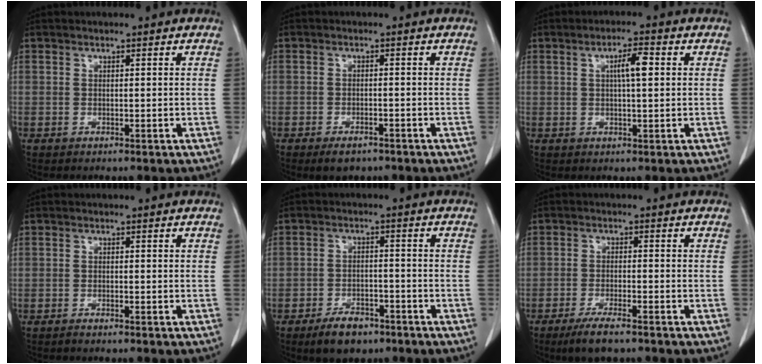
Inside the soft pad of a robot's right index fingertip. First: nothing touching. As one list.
[{"total": 3.2, "force": [-2.3, 1.5, 1.7], "torque": [-0.027, -0.001, -0.029]}, {"total": 4.2, "force": [0.9, 0.6, 4.1], "torque": [-0.069, 0.006, 0.013]}, {"total": 0.9, "force": [-0.8, 0.0, 0.4], "torque": [-0.009, -0.001, -0.014]}, {"total": 5.7, "force": [-4.0, 2.9, 2.8], "torque": [-0.048, 0.003, -0.063]}, {"total": 5.5, "force": [-4.1, 0.9, 3.6], "torque": [-0.068, -0.010, -0.069]}]